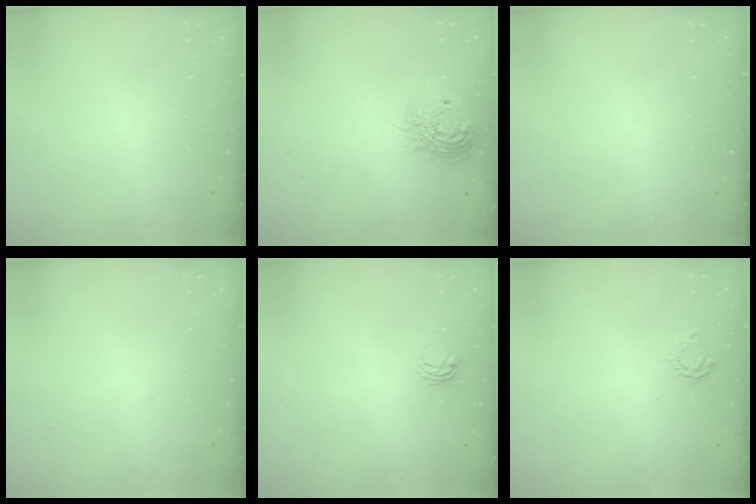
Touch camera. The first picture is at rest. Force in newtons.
{"total": 15.5, "press": 15.4, "slide": 1.2}
{"total": 0.0}
{"total": 0.0}
{"total": 4.5, "press": 4.5, "slide": 0.5}
{"total": 4.6, "press": 4.5, "slide": 0.4}